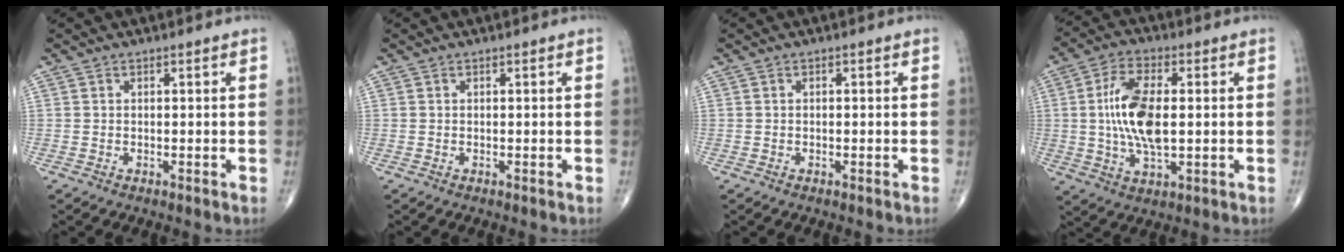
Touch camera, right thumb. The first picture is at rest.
{"total": 0.0}
{"total": 0.0}
{"total": 12.4, "force": [0.6, 5.6, 11.0], "torque": [-0.218, 0.000, 0.010]}